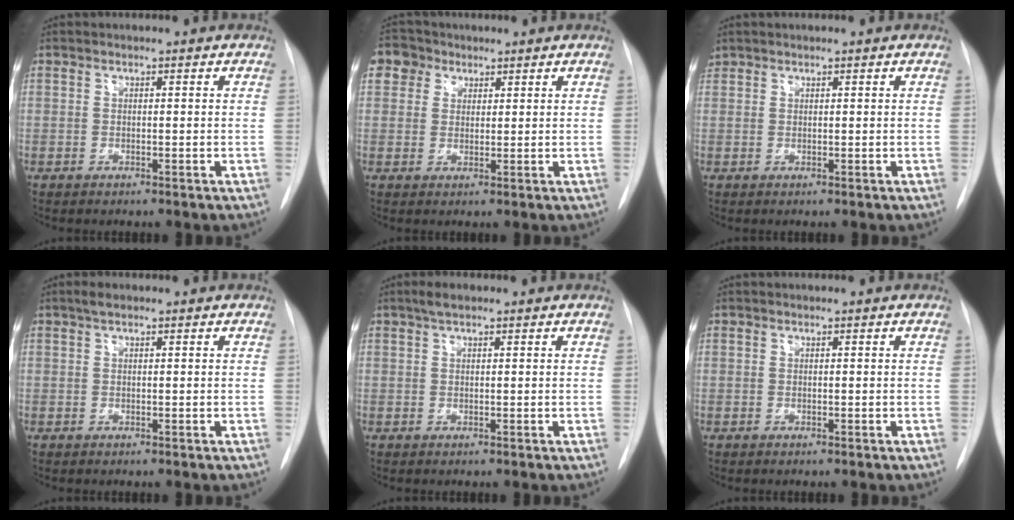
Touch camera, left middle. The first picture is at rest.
{"total": 4.5, "force": [2.3, 3.7, 0.8], "torque": [-0.017, 0.016, 0.042]}
{"total": 0.9, "force": [0.7, 0.4, 0.0], "torque": [-0.003, 0.015, 0.016]}
{"total": 1.3, "force": [0.9, 0.4, 0.8], "torque": [-0.017, 0.012, 0.015]}
{"total": 1.9, "force": [1.3, 0.6, 1.3], "torque": [-0.026, 0.010, 0.023]}
{"total": 0.0}